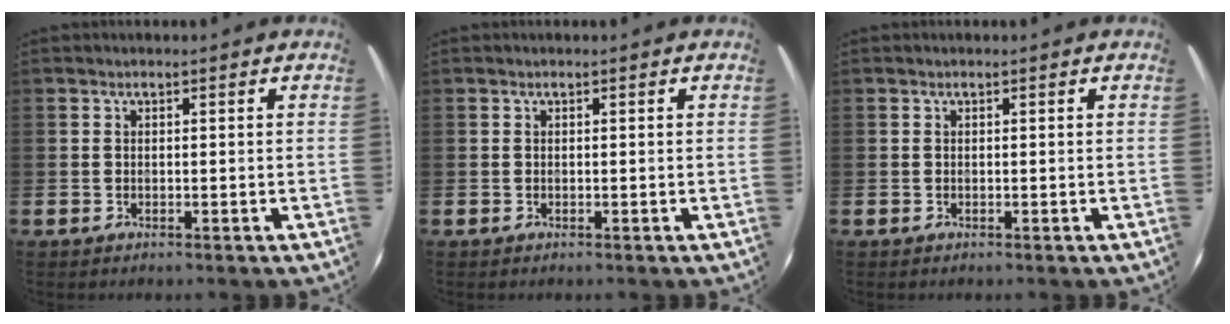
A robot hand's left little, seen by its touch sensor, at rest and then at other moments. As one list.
[{"total": 0.0}, {"total": 0.0}]